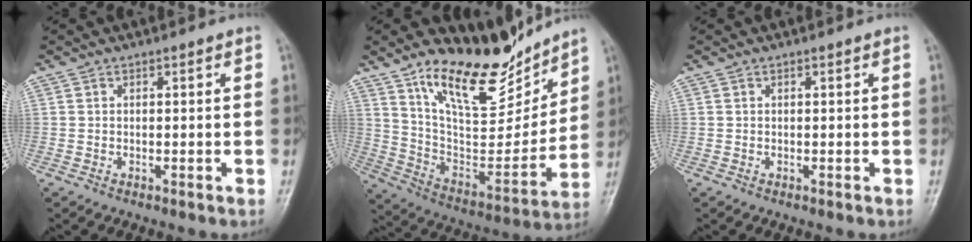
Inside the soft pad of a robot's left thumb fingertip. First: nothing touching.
{"total": 19.5, "force": [15.0, 7.2, 10.2], "torque": [-0.109, -0.100, 0.265]}
{"total": 0.0}